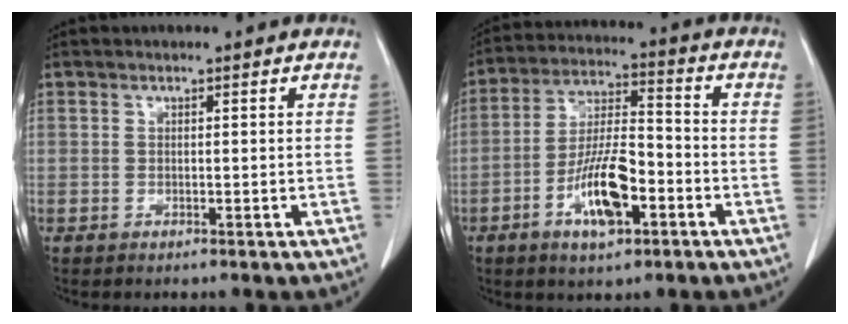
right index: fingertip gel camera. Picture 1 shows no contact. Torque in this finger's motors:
{"motor_torque": [1.10, -0.97, 0.30, 0.07]}